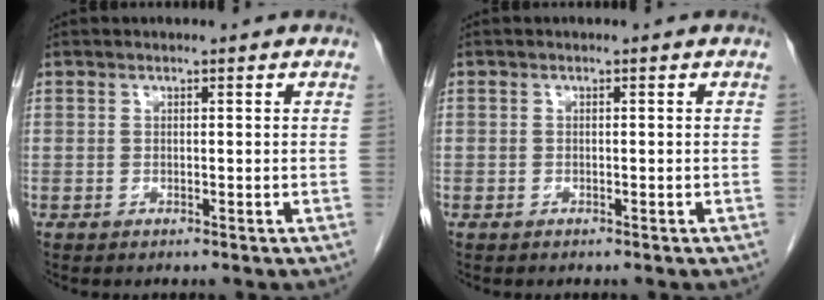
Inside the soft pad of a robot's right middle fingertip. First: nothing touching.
{"total": 0.0}